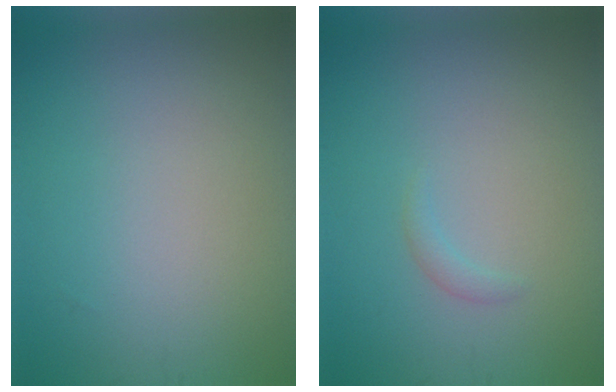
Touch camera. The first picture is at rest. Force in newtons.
{"total": 0.8, "press": 0.8, "slide": 0.1}